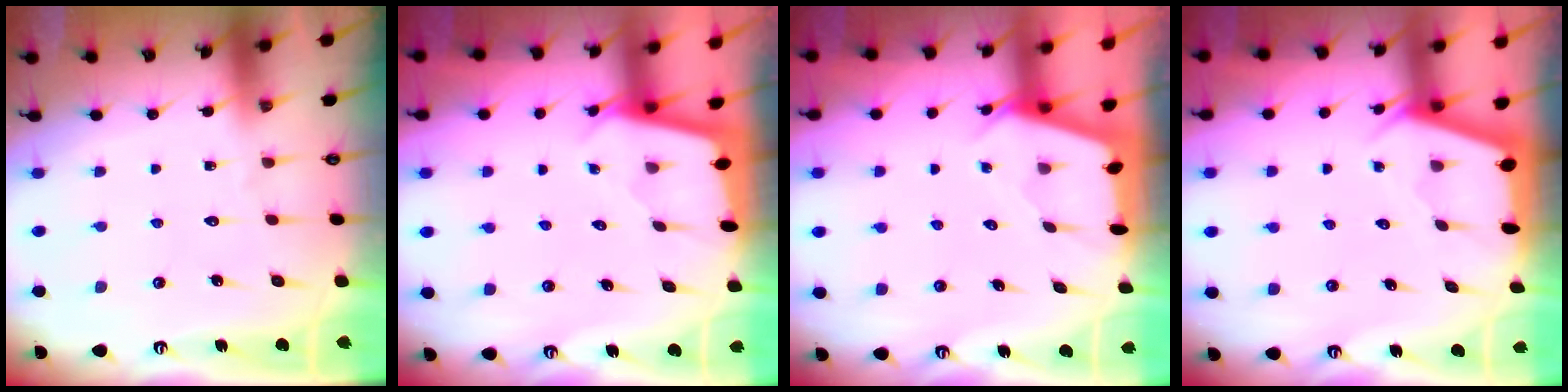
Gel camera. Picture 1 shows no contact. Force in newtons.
{"total": 1.9, "press": 1.9, "slide": 0.1}
{"total": 2.4, "press": 2.4, "slide": 0.3}
{"total": 2.4, "press": 2.4, "slide": 0.3}